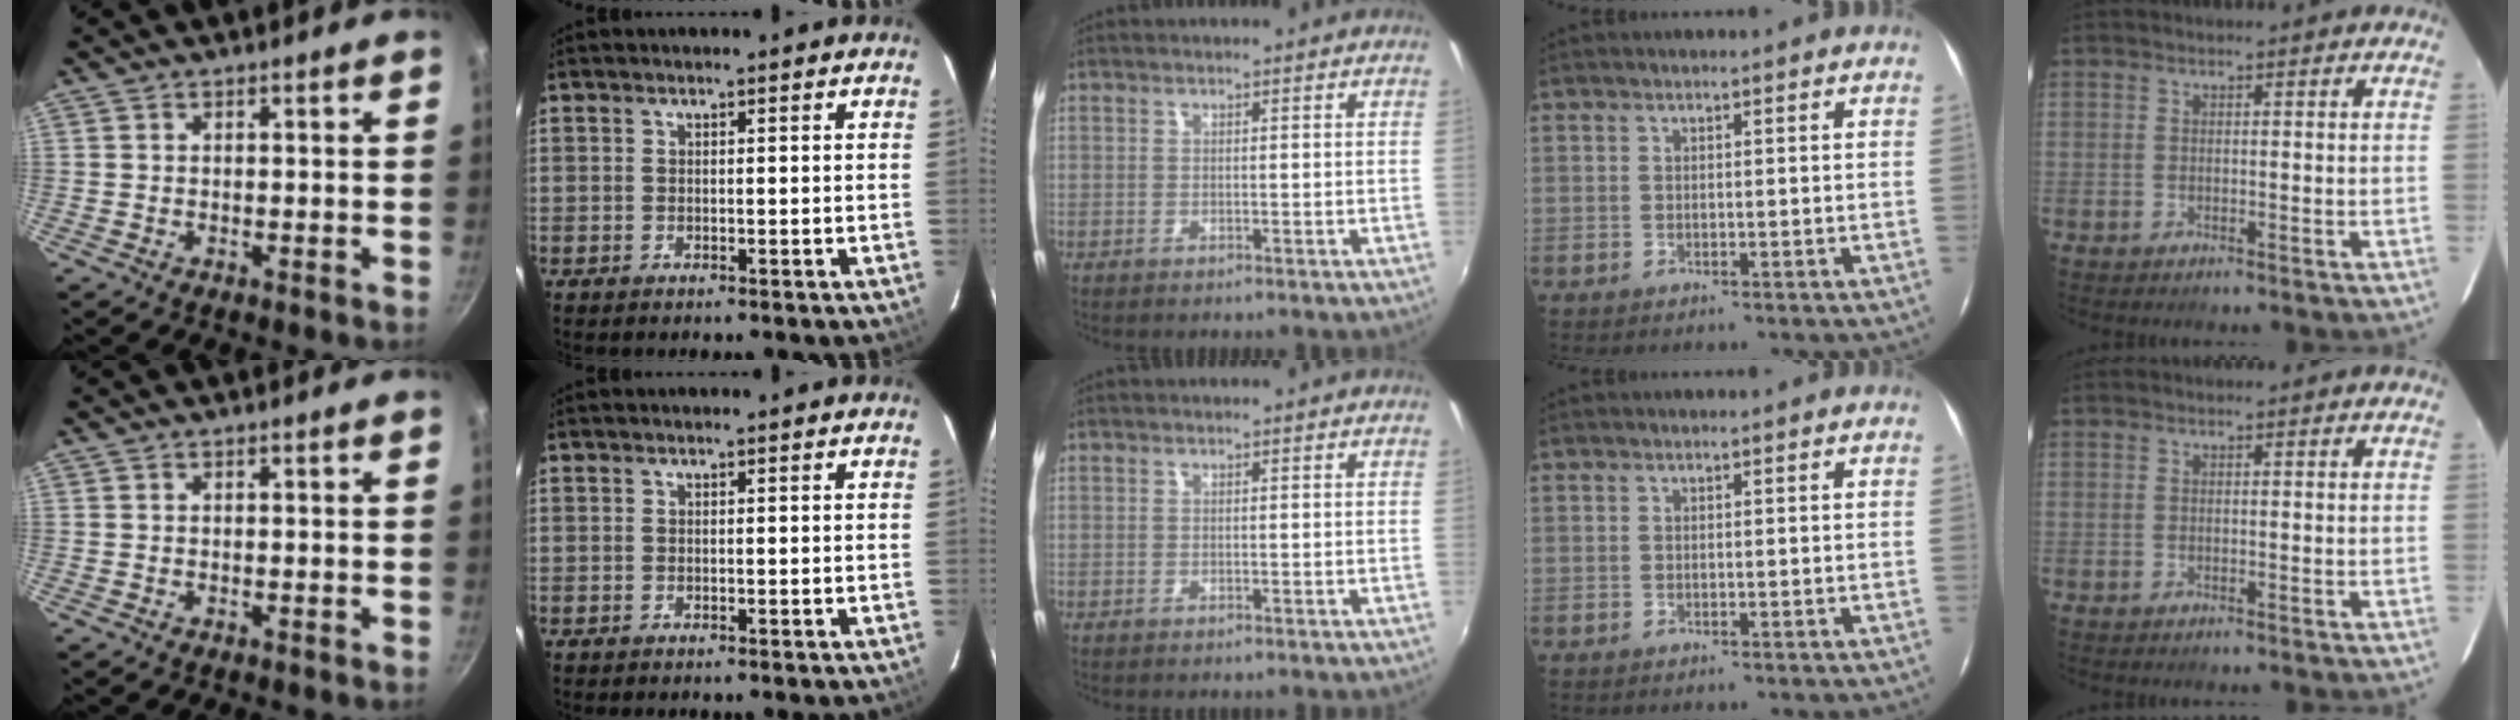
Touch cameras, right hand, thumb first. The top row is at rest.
{}